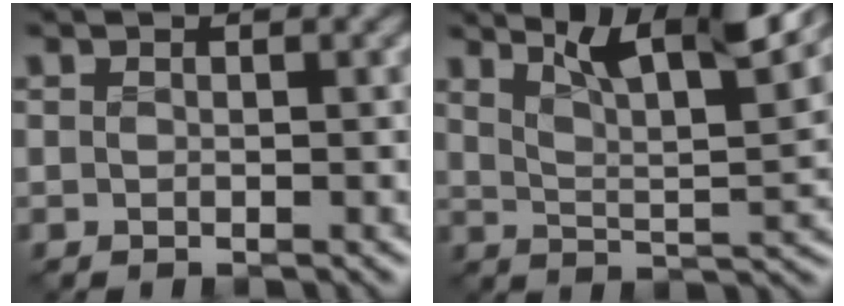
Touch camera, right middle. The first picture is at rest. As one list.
[{"total": 8.9, "force": [6.1, 1.9, 6.2], "torque": [-0.096, 0.010, 0.088]}]